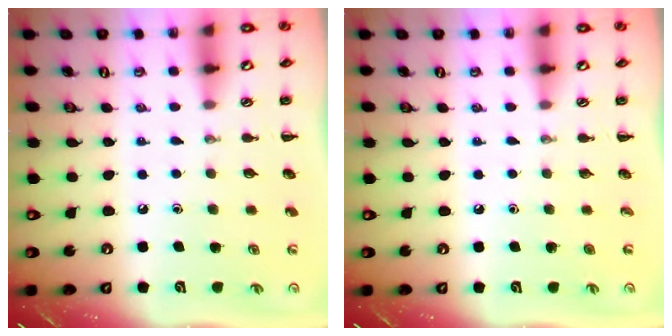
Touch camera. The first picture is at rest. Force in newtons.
{"total": 0.0}